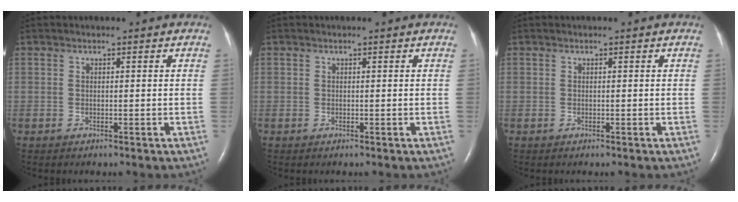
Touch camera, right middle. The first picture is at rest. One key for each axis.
{"total": 0.0}
{"total": 0.0}